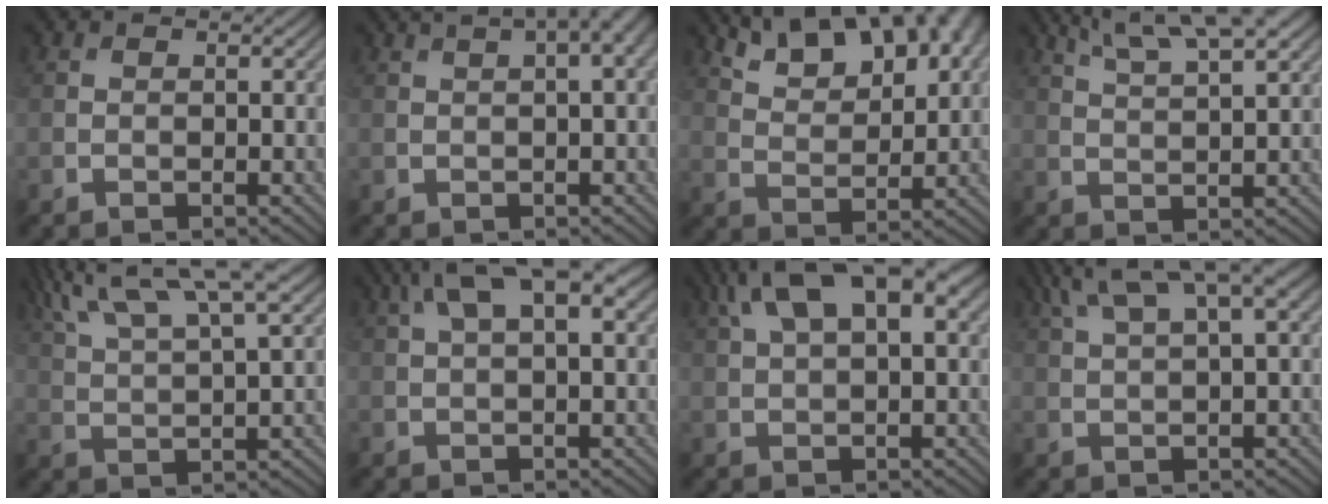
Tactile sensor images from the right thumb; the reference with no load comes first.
{"total": 4.9, "force": [1.8, 1.3, 4.4], "torque": [-0.055, 0.016, 0.024]}
{"total": 14.8, "force": [9.8, 5.7, 9.4], "torque": [-0.161, 0.026, 0.143]}
{"total": 8.4, "force": [5.8, 1.8, 5.8], "torque": [-0.090, 0.016, 0.093]}
{"total": 11.8, "force": [7.9, 2.9, 8.3], "torque": [-0.165, 0.026, 0.128]}
{"total": 9.8, "force": [4.6, 3.7, 7.8], "torque": [-0.146, 0.020, 0.078]}
{"total": 14.1, "force": [7.0, 6.1, 10.7], "torque": [-0.205, 0.026, 0.115]}
{"total": 8.2, "force": [5.0, 1.8, 6.3], "torque": [-0.117, 0.025, 0.095]}